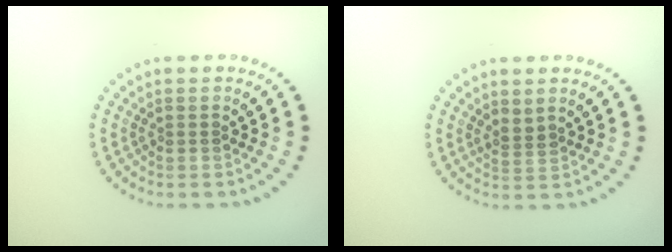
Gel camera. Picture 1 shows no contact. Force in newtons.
{"total": 1.1, "press": 0.6, "slide": 0.9}